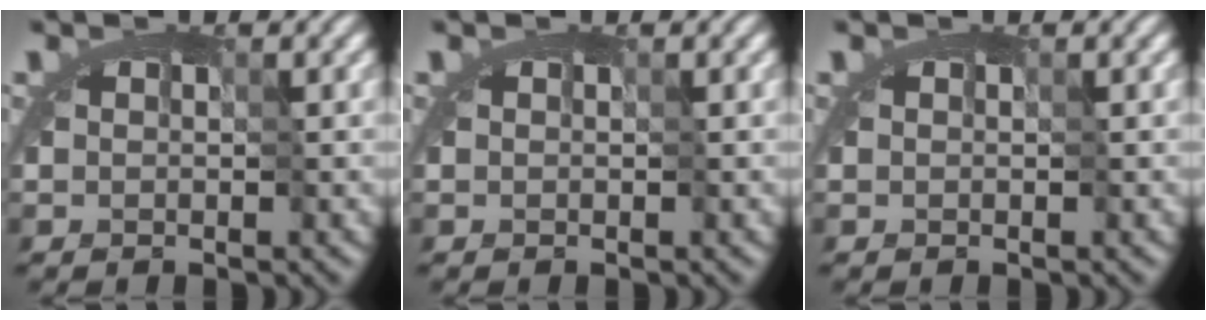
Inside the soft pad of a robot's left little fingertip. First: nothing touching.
{"total": 0.0}
{"total": 0.0}